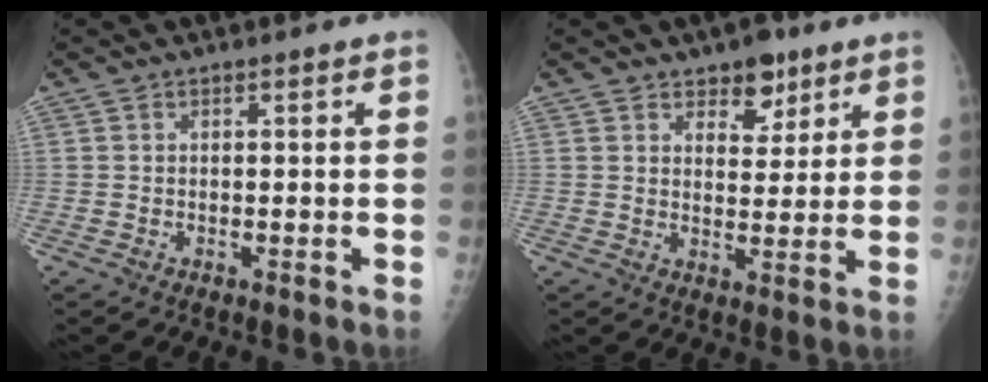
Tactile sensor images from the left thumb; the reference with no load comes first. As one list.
[{"total": 6.1, "force": [4.1, 3.6, 2.9], "torque": [-0.011, -0.024, 0.060]}]